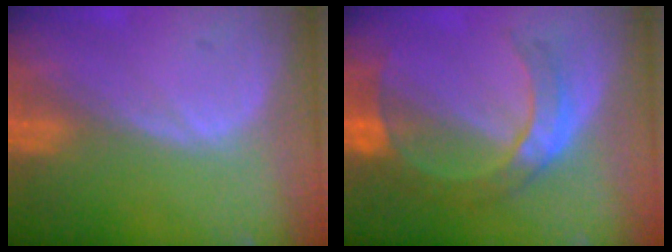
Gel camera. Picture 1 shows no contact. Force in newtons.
{"total": 7.2, "press": 6.7, "slide": 2.7}